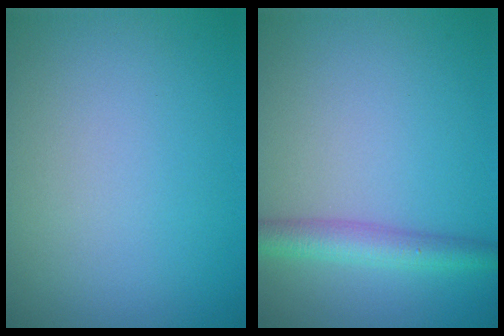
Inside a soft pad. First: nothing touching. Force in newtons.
{"total": 3.2, "press": 3.2, "slide": 0.1}